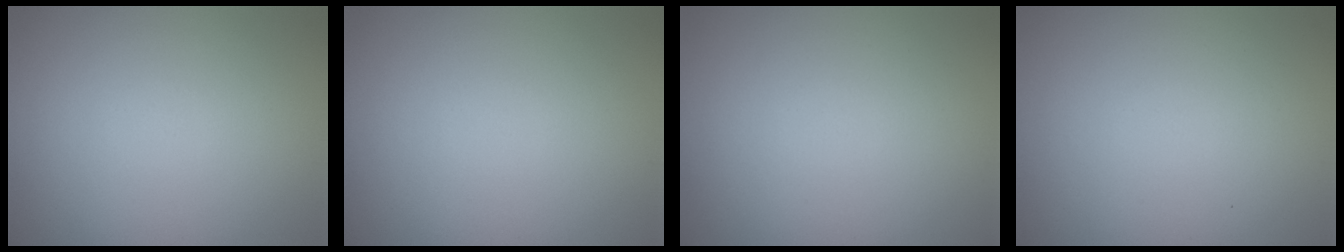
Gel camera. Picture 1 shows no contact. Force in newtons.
{"total": 0.0}
{"total": 0.0}
{"total": 0.0}